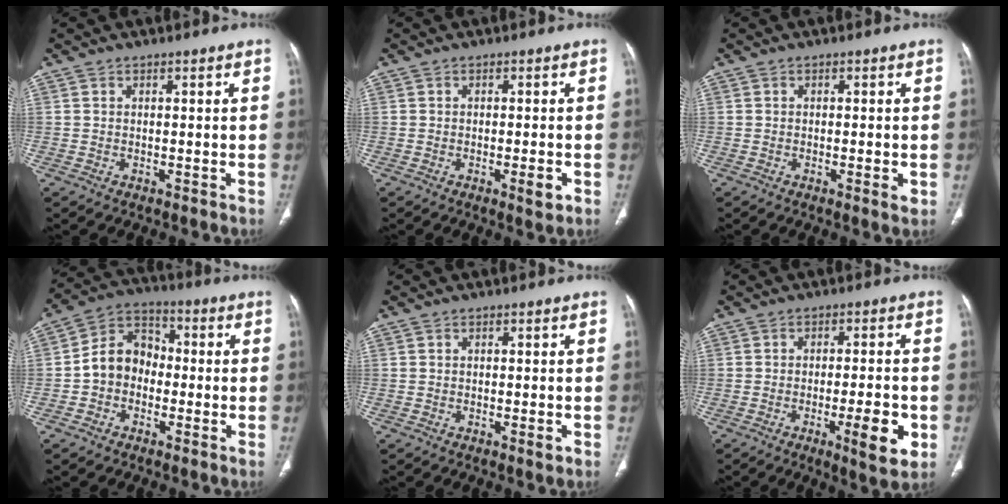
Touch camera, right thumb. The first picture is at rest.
{"total": 2.9, "force": [-1.2, 0.6, 2.6], "torque": [-0.035, -0.003, -0.016]}
{"total": 2.3, "force": [-0.6, 0.4, 2.2], "torque": [-0.035, -0.006, -0.009]}
{"total": 9.1, "force": [-1.5, 7.4, 4.9], "torque": [-0.061, 0.038, -0.044]}
{"total": 1.2, "force": [-0.6, 0.2, 1.1], "torque": [-0.016, -0.003, -0.008]}
{"total": 8.8, "force": [-3.0, 1.8, 8.1], "torque": [-0.112, 0.001, -0.039]}